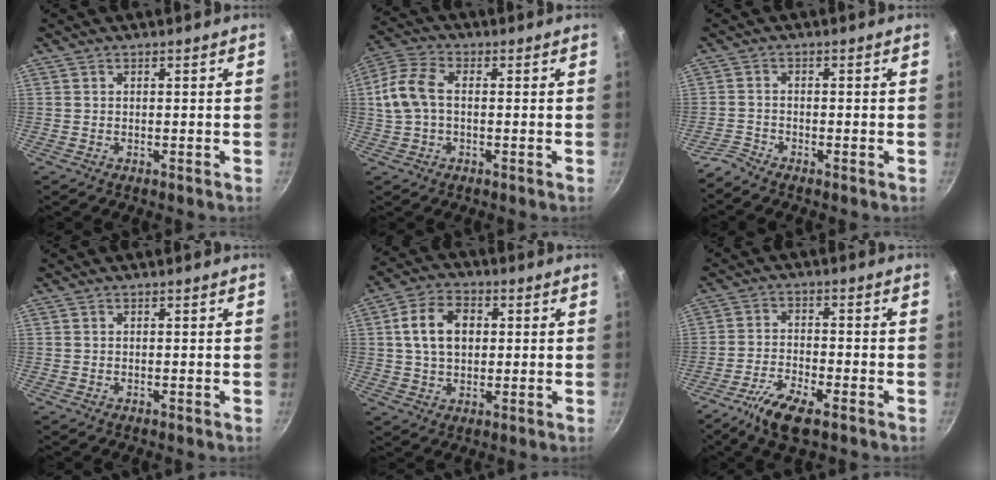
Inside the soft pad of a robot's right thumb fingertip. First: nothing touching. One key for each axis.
{"total": 8.9, "fx": 0.3, "fy": 5.5, "fz": 7.0, "tx": -0.150, "ty": 0.024, "tz": -0.004}
{"total": 2.2, "fx": -2.1, "fy": 0.3, "fz": 0.4, "tx": -0.017, "ty": 0.010, "tz": -0.052}
{"total": 0.0}
{"total": 10.1, "fx": 1.7, "fy": 7.1, "fz": 6.9, "tx": -0.105, "ty": 0.015, "tz": 0.024}
{"total": 8.5, "fx": -5.2, "fy": 2.6, "fz": 6.1, "tx": -0.125, "ty": 0.021, "tz": -0.103}